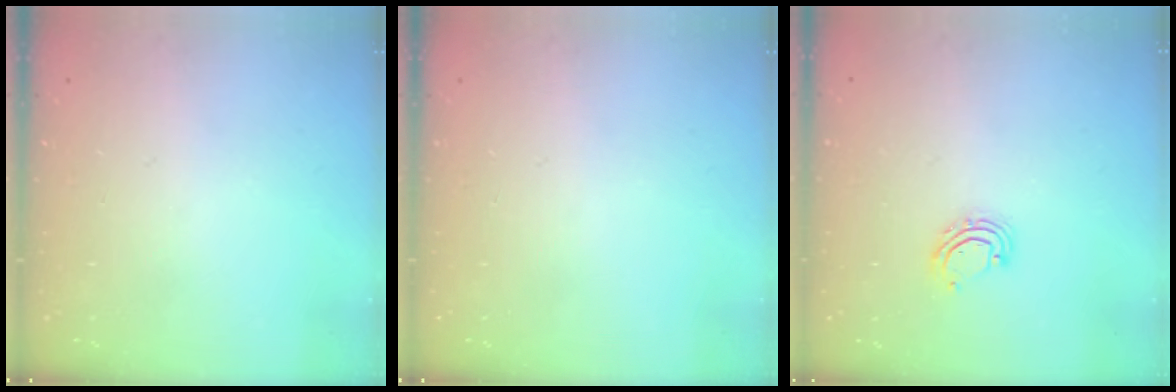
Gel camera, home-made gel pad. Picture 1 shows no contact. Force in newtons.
{"total": 0.0}
{"total": 5.6, "press": 5.6, "slide": 0.4}